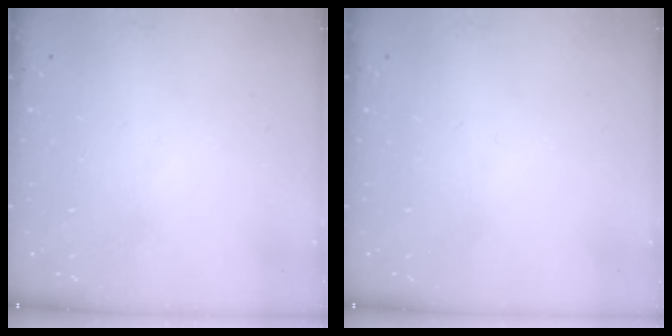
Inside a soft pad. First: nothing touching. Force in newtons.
{"total": 0.0}